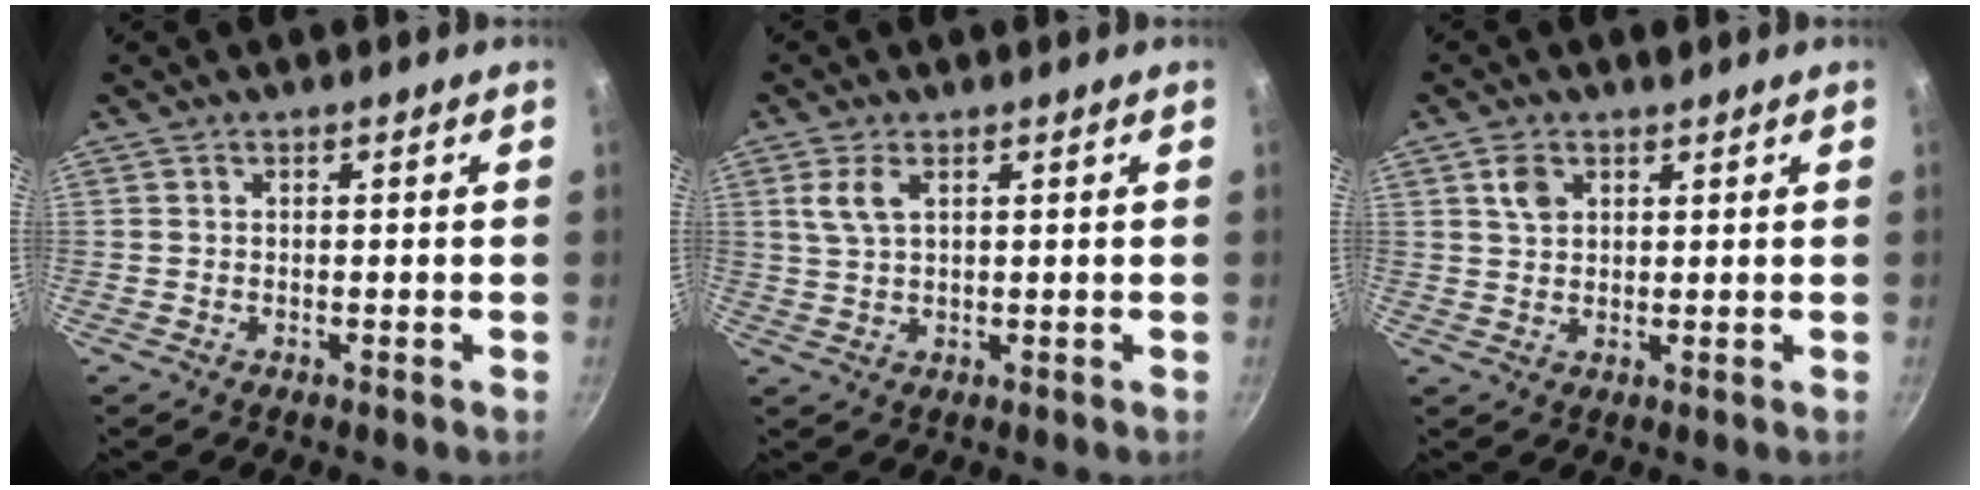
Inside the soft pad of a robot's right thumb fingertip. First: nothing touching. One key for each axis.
{"total": 4.0, "fx": 1.6, "fy": 1.7, "fz": 3.3, "tx": -0.068, "ty": -0.005, "tz": 0.035}
{"total": 3.6, "fx": 1.7, "fy": 2.3, "fz": 2.1, "tx": -0.030, "ty": -0.004, "tz": 0.034}